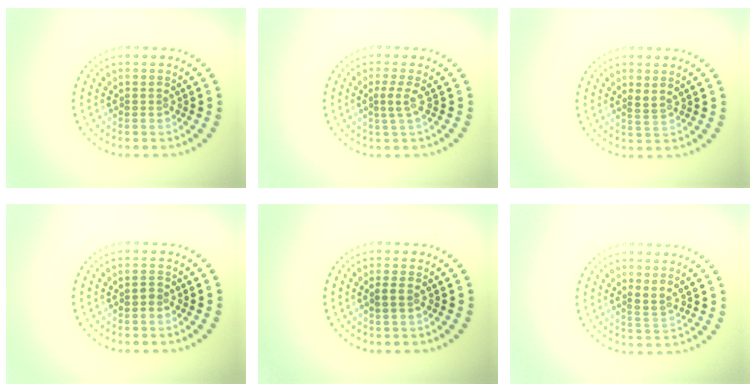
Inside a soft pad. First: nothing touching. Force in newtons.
{"total": 1.6, "press": 1.0, "slide": 1.2}
{"total": 1.0, "press": 0.8, "slide": 0.5}
{"total": 0.7, "press": 0.7, "slide": 0.2}
{"total": 1.1, "press": 1.1, "slide": 0.3}
{"total": 1.4, "press": 1.1, "slide": 1.0}